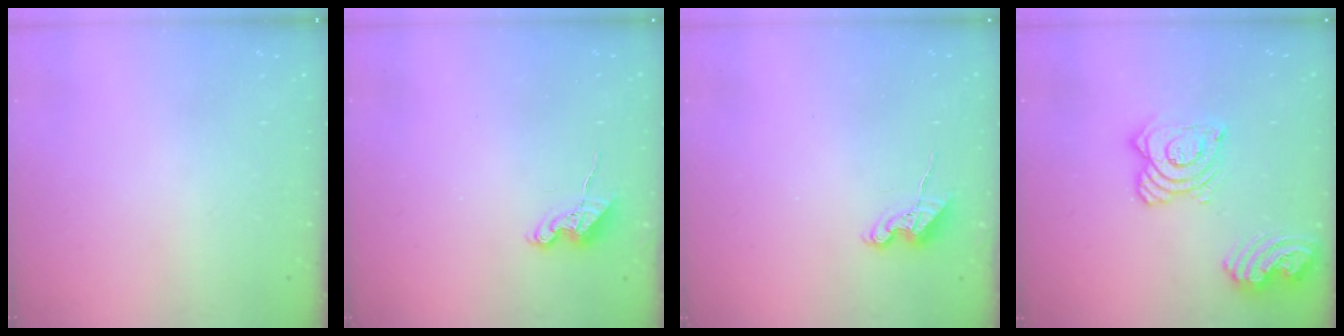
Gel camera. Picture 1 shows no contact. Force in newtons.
{"total": 5.5, "press": 5.5, "slide": 0.6}
{"total": 5.5, "press": 5.5, "slide": 0.6}
{"total": 15.7, "press": 15.6, "slide": 1.6}